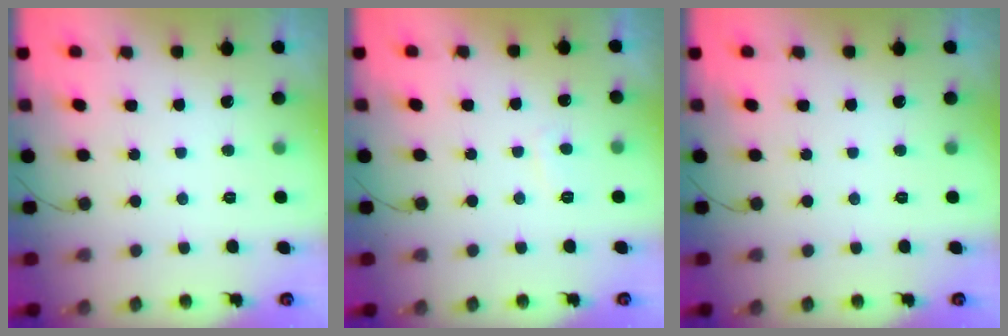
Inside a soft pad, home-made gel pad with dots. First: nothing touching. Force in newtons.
{"total": 1.5, "press": 1.3, "slide": 0.6}
{"total": 0.0}